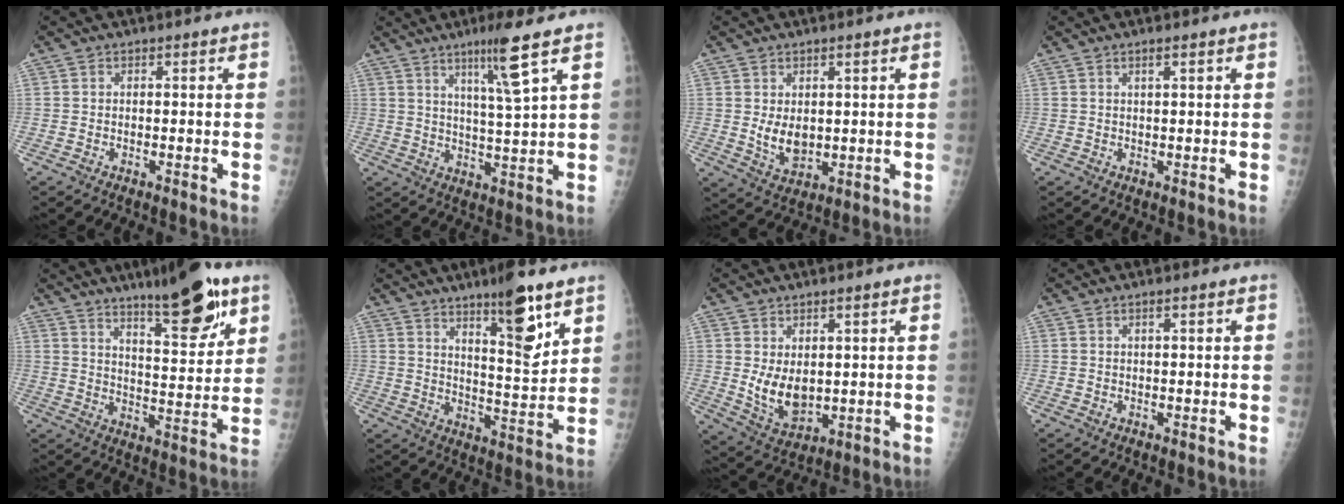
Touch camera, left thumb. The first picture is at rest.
{"total": 8.6, "force": [4.9, -0.7, 7.0], "torque": [-0.123, -0.033, 0.090]}
{"total": 5.8, "force": [1.0, 3.4, 4.6], "torque": [-0.062, -0.018, 0.031]}
{"total": 1.3, "force": [0.7, 0.0, 1.0], "torque": [-0.019, 0.000, 0.013]}
{"total": 15.3, "force": [9.6, 3.7, 11.3], "torque": [-0.143, -0.056, 0.151]}
{"total": 12.3, "force": [7.7, 2.6, 9.3], "torque": [-0.126, -0.056, 0.124]}
{"total": 7.9, "force": [1.4, 4.6, 6.3], "torque": [-0.092, -0.023, 0.045]}
{"total": 0.8, "force": [0.4, 0.0, 0.7], "torque": [-0.011, 0.001, 0.007]}